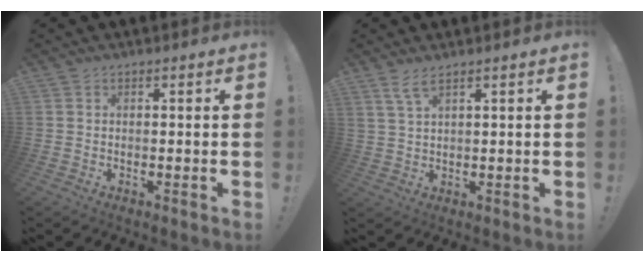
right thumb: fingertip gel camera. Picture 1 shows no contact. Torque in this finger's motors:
{"motor_torque": [0.37, 0.56, 0.31, 0.54, 0.07]}